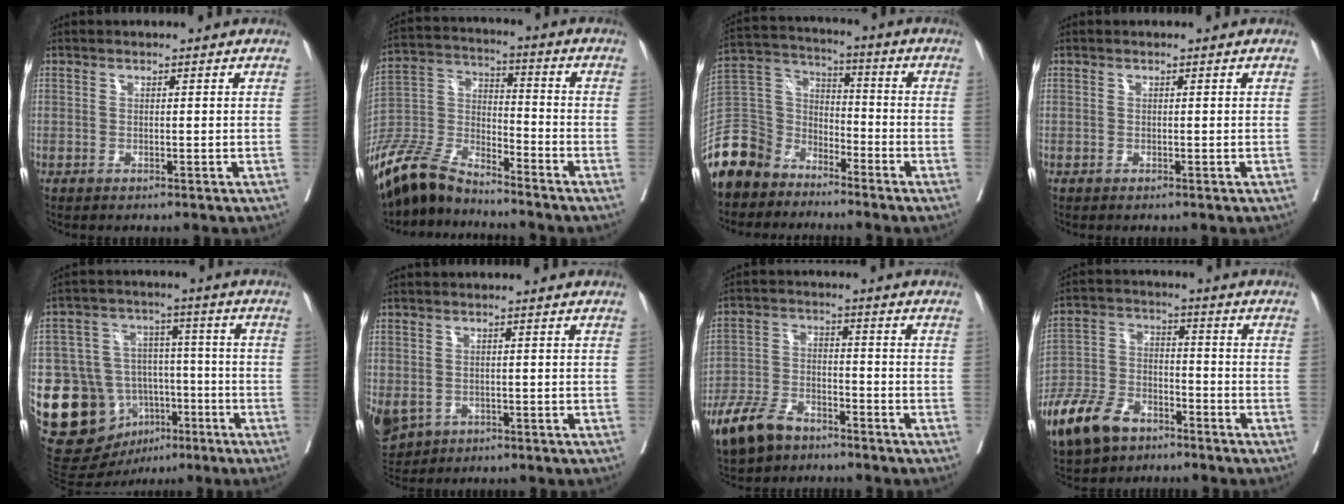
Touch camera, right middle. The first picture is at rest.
{"total": 12.5, "force": [-11.5, 2.9, 4.1], "torque": [-0.088, 0.001, -0.227]}
{"total": 14.4, "force": [-11.4, 8.2, 3.0], "torque": [-0.092, 0.029, -0.222]}
{"total": 0.0}
{"total": 16.0, "force": [-6.0, 13.0, 7.3], "torque": [-0.137, 0.043, -0.080]}
{"total": 10.5, "force": [-4.1, 8.5, 4.7], "torque": [-0.139, -0.007, -0.053]}
{"total": 9.2, "force": [-6.7, 4.2, 4.6], "torque": [-0.103, -0.012, -0.128]}
{"total": 11.1, "force": [-7.5, 5.8, 5.7], "torque": [-0.125, -0.009, -0.143]}